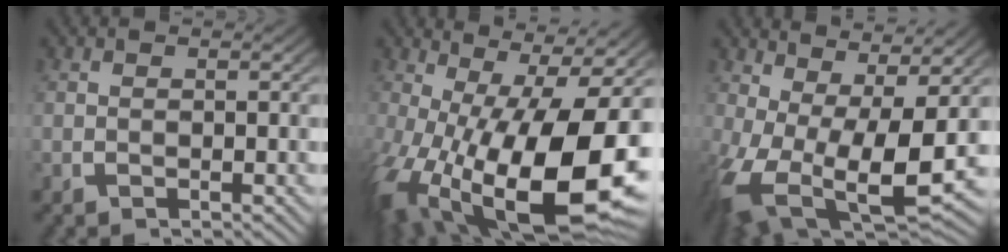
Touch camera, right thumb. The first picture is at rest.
{"total": 20.4, "force": [-3.7, 11.5, 16.4], "torque": [-0.304, -0.082, -0.002]}
{"total": 12.5, "force": [-1.8, 7.4, 9.9], "torque": [-0.206, -0.060, 0.002]}